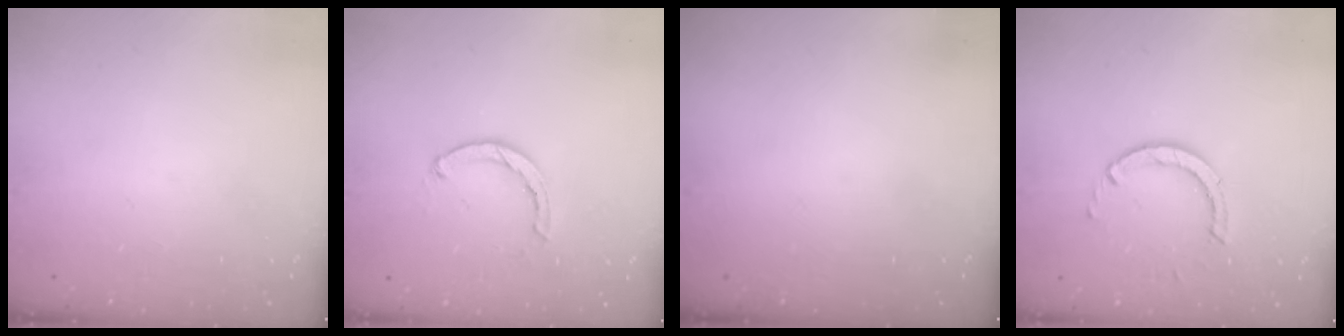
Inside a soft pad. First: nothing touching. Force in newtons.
{"total": 2.4, "press": 2.3, "slide": 0.4}
{"total": 0.0}
{"total": 3.2, "press": 3.2, "slide": 0.0}